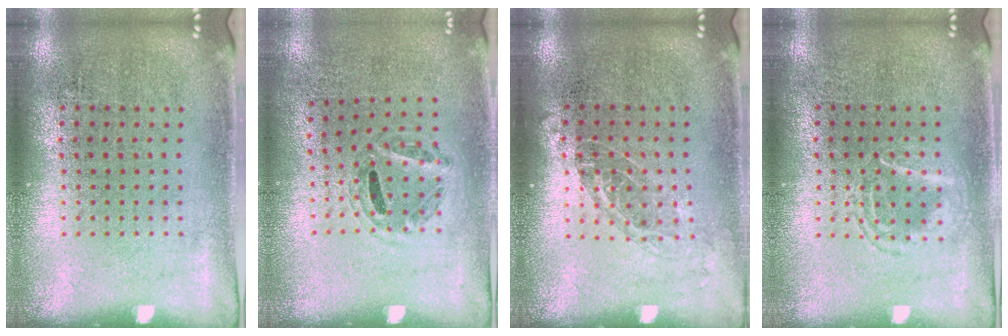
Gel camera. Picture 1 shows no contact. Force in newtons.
{"total": 1.0, "press": 0.7, "slide": 0.8}
{"total": 1.0, "press": 0.9, "slide": 0.5}
{"total": 1.7, "press": 1.7, "slide": 0.2}